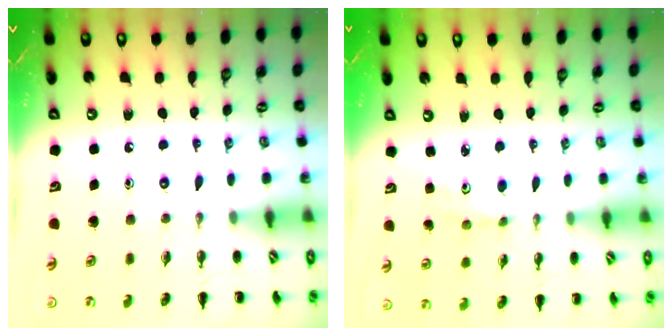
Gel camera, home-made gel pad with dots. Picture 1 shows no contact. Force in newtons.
{"total": 2.4, "press": 2.3, "slide": 0.8}